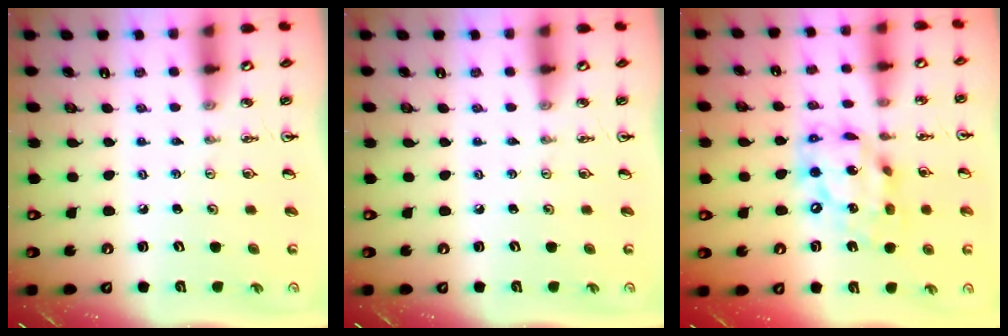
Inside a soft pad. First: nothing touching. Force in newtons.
{"total": 0.0}
{"total": 14.6, "press": 14.6, "slide": 1.1}